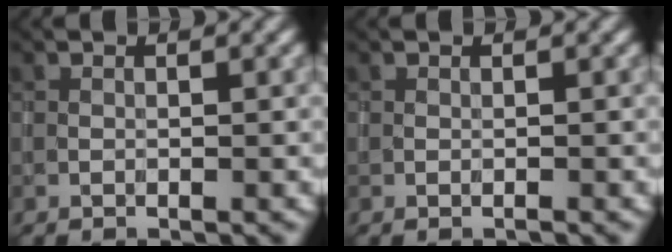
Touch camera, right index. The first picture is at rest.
{"total": 0.0}